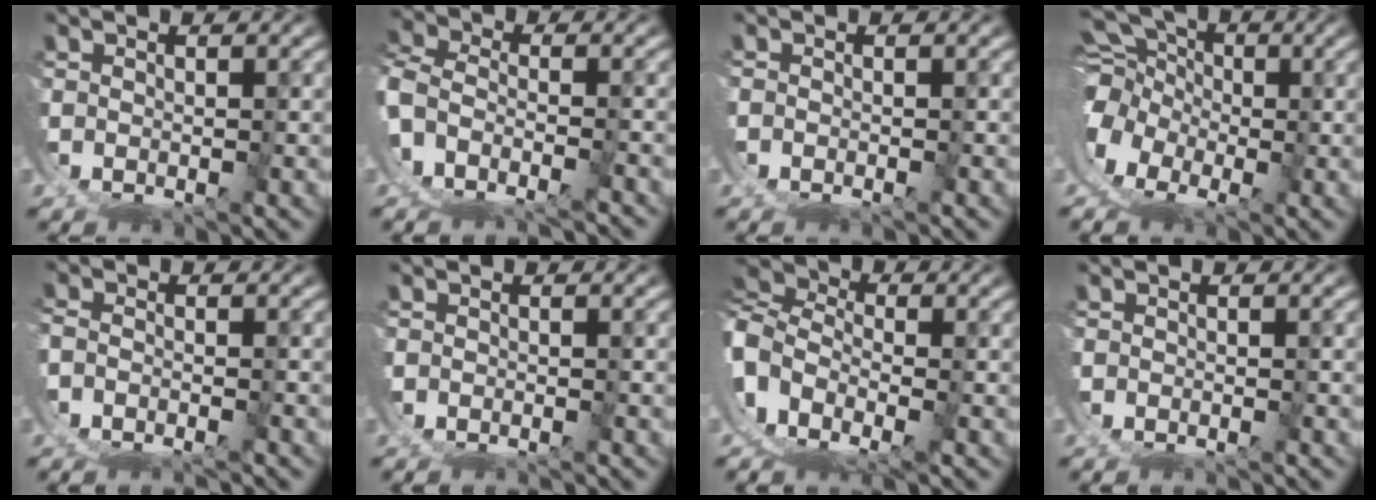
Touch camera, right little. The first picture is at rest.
{"total": 8.3, "force": [-4.4, 5.8, 3.9], "torque": [-0.096, -0.026, -0.069]}
{"total": 1.2, "force": [-1.1, 0.3, 0.1], "torque": [0.003, -0.003, -0.020]}
{"total": 13.0, "force": [-0.2, 11.6, 6.0], "torque": [-0.135, -0.030, -0.016]}
{"total": 4.2, "force": [-3.5, 2.0, 1.2], "torque": [-0.021, -0.012, -0.055]}
{"total": 2.1, "force": [-2.1, 0.4, 0.1], "torque": [-0.002, -0.007, -0.029]}
{"total": 11.4, "force": [-1.1, 9.6, 6.0], "torque": [-0.147, -0.025, -0.032]}
{"total": 1.8, "force": [-1.8, 0.3, 0.0], "torque": [0.001, -0.006, -0.025]}